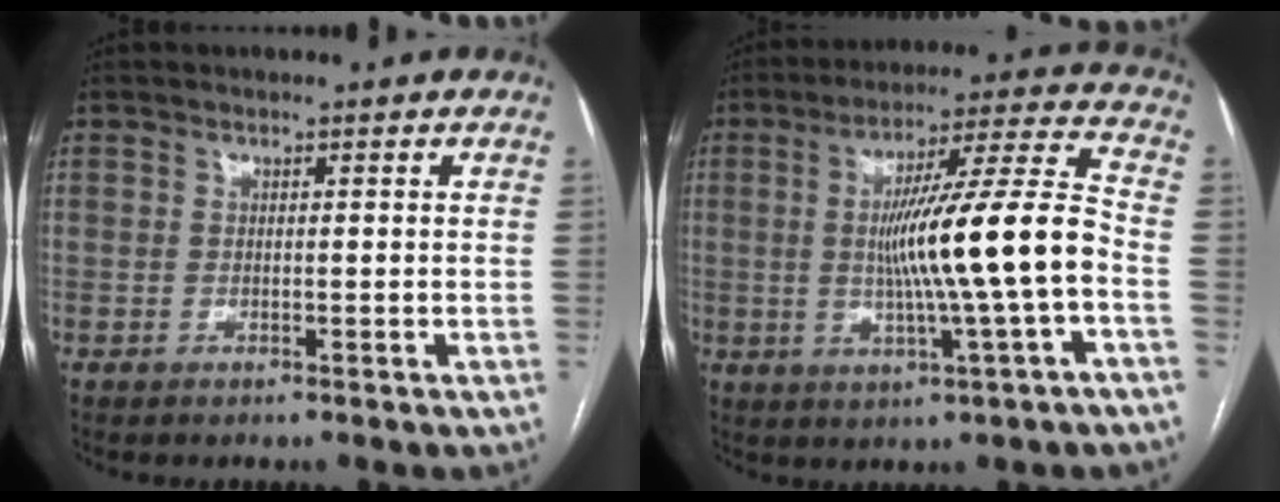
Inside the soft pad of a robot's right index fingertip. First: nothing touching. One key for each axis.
{"total": 15.3, "fx": -1.9, "fy": -0.5, "fz": 15.2, "tx": -0.252, "ty": 0.010, "tz": -0.032}